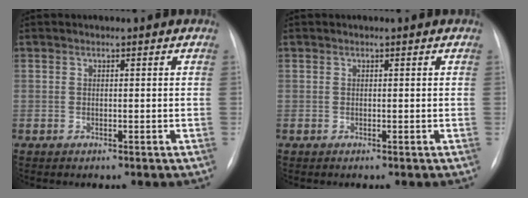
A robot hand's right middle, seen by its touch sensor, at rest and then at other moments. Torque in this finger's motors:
{"motor_torque": [0.00, 0.00, 0.00, 0.00]}